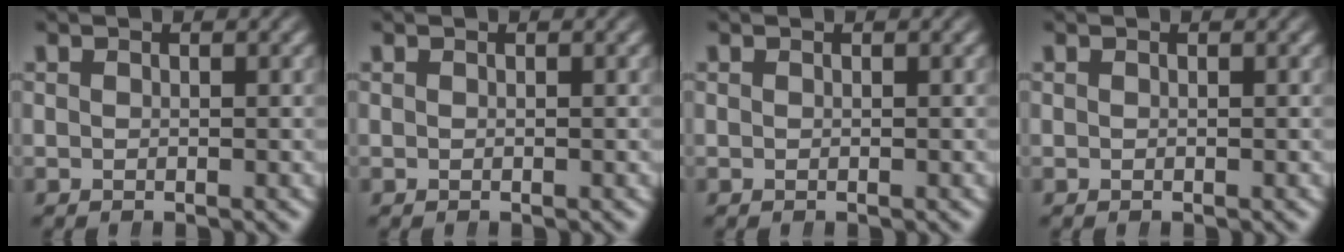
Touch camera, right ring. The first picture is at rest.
{"total": 0.0}
{"total": 0.0}
{"total": 0.0}